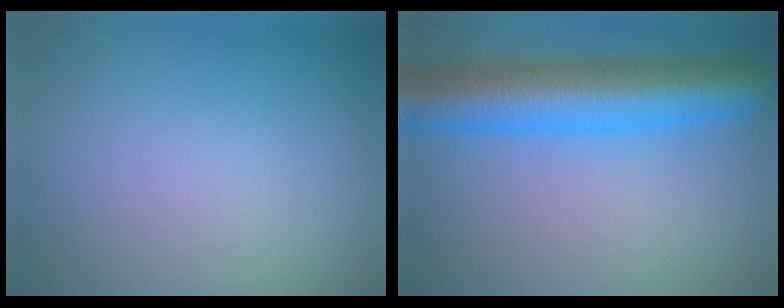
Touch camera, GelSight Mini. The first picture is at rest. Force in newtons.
{"total": 9.0, "press": 9.0, "slide": 0.2}